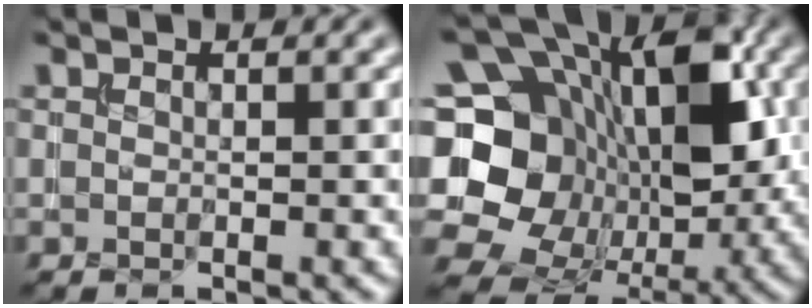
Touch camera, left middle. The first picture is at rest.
{"total": 15.5, "force": [0.3, 12.1, 9.7], "torque": [-0.184, 0.009, 0.014]}